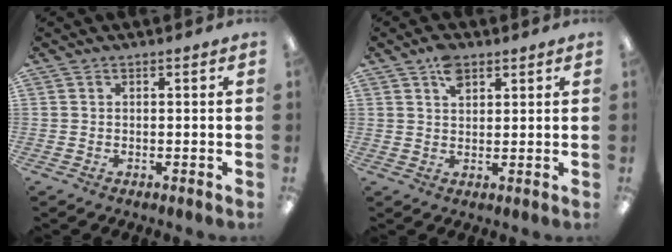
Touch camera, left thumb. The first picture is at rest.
{"total": 4.7, "force": [2.8, 2.7, 2.7], "torque": [-0.044, -0.004, 0.050]}